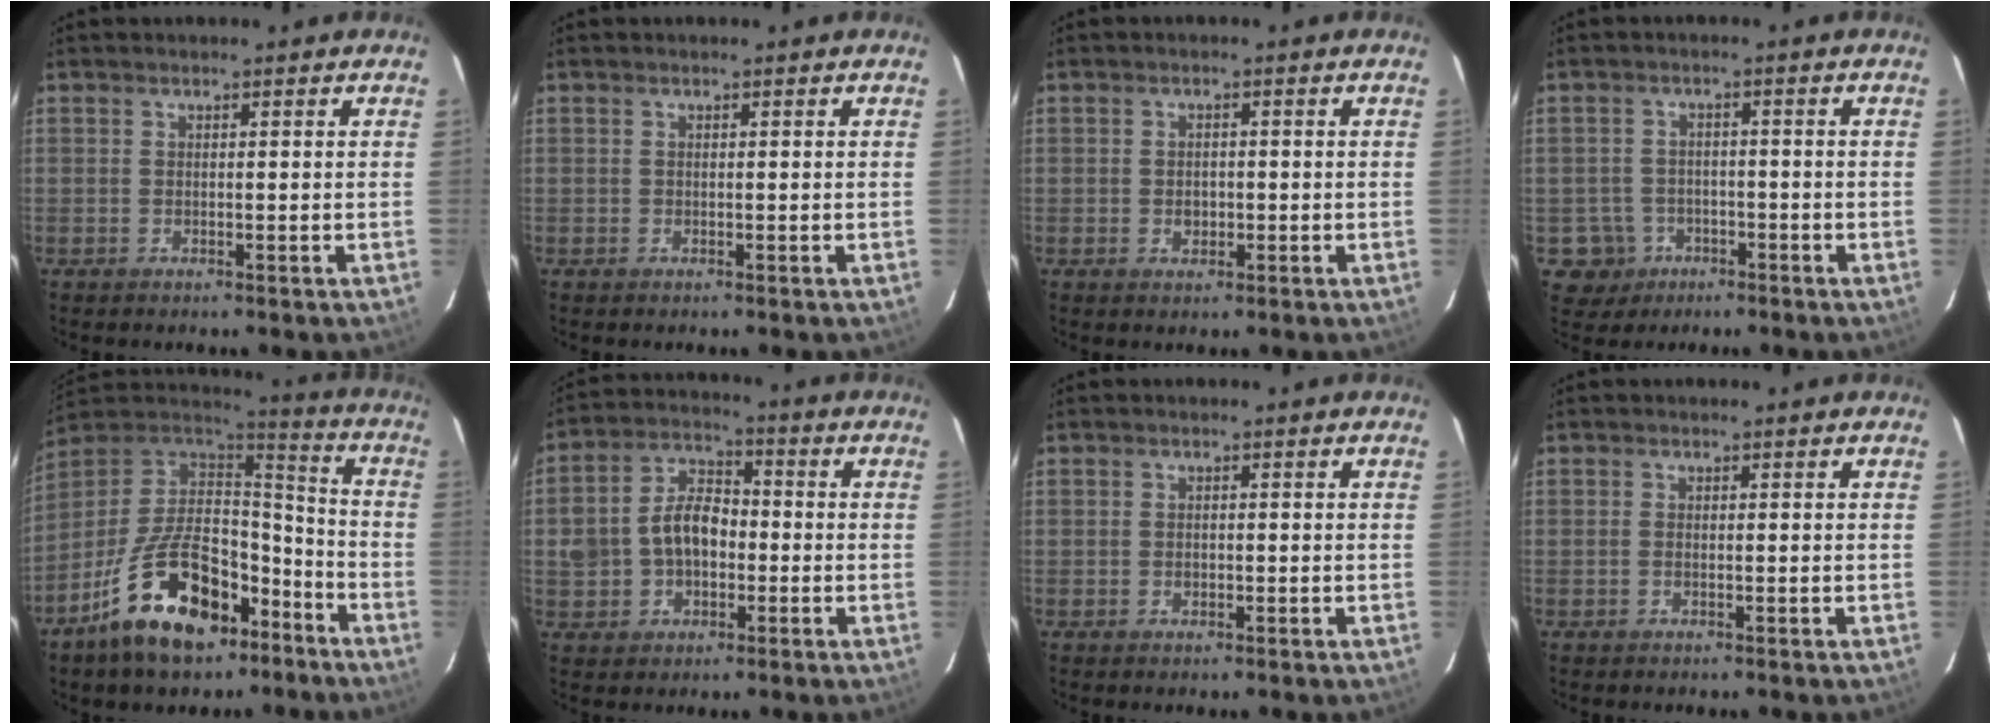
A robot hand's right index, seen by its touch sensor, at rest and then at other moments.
{"total": 0.0}
{"total": 2.2, "force": [-0.5, 1.9, 1.1], "torque": [-0.020, 0.004, -0.006]}
{"total": 6.0, "force": [-2.6, 5.4, 0.5], "torque": [-0.026, 0.022, -0.033]}
{"total": 21.3, "force": [-11.8, 11.2, 13.7], "torque": [-0.261, 0.012, -0.181]}
{"total": 10.5, "force": [-1.3, 7.7, 7.1], "torque": [-0.149, 0.025, -0.017]}
{"total": 1.1, "force": [-0.3, 1.0, 0.5], "torque": [-0.009, 0.002, -0.005]}
{"total": 0.6, "force": [-0.2, 0.4, 0.4], "torque": [-0.009, 0.000, -0.005]}